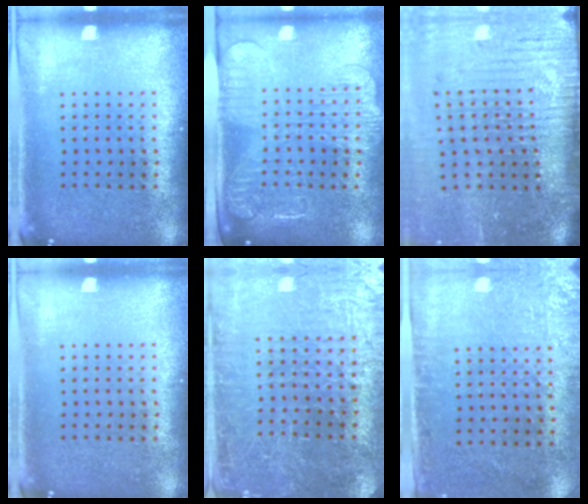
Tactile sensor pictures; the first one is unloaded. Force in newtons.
{"total": 2.5, "press": 2.1, "slide": 1.4}
{"total": 5.2, "press": 4.3, "slide": 2.9}
{"total": 0.0}
{"total": 3.3, "press": 3.3, "slide": 0.3}
{"total": 2.7, "press": 2.3, "slide": 1.5}